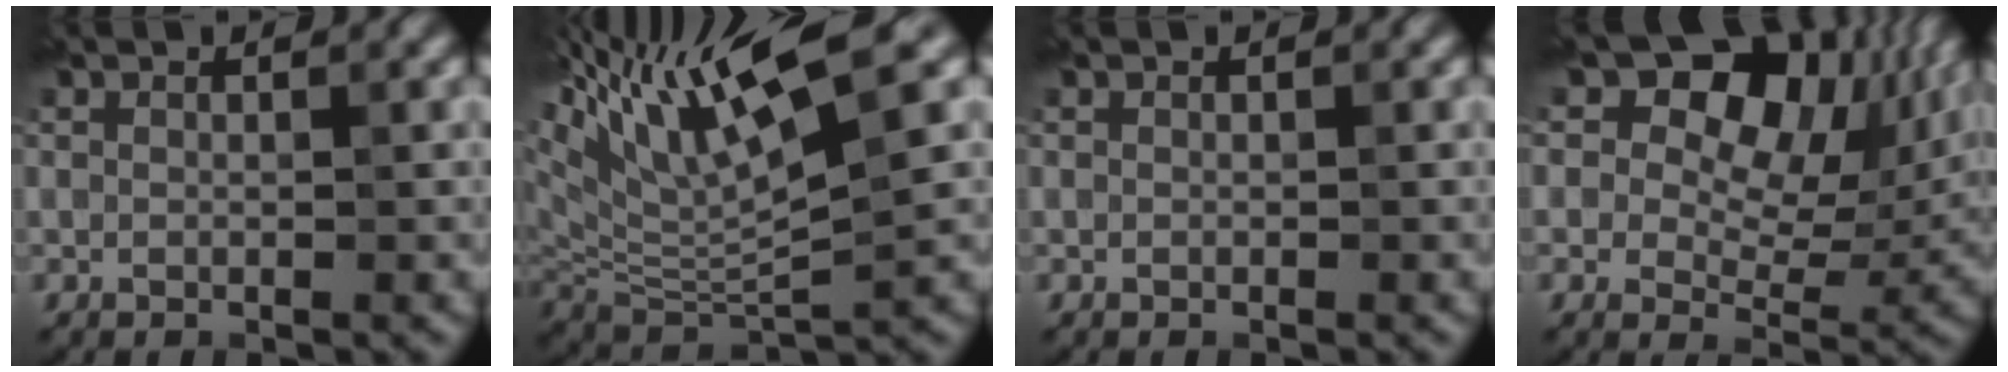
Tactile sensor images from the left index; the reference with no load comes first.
{"total": 10.8, "force": [5.3, 2.2, 9.2], "torque": [-0.211, 0.008, 0.129]}
{"total": 0.0}
{"total": 12.7, "force": [6.2, 8.2, 7.4], "torque": [-0.128, 0.028, 0.115]}